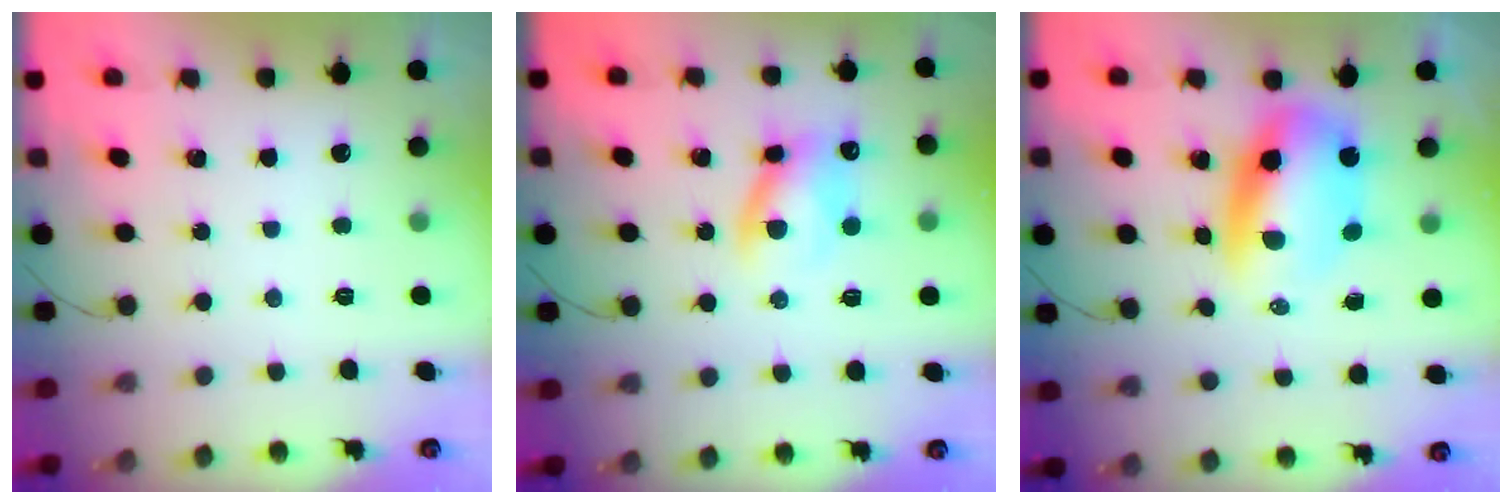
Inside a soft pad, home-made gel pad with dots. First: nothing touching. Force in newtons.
{"total": 9.8, "press": 9.6, "slide": 1.7}
{"total": 10.1, "press": 9.7, "slide": 2.7}